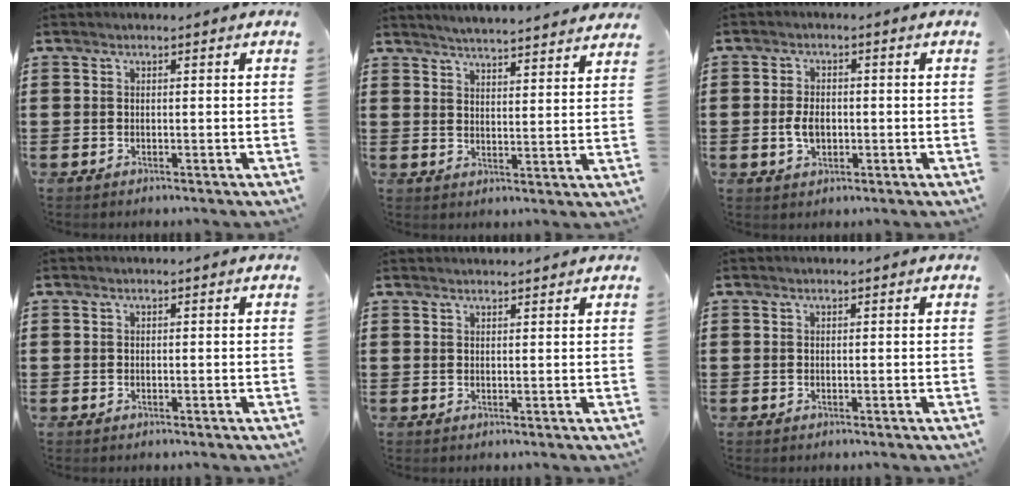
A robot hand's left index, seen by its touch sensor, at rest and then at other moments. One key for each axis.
{"total": 4.0, "fx": 4.0, "fy": -0.6, "fz": 0.3, "tx": -0.021, "ty": -0.025, "tz": 0.070}
{"total": 3.8, "fx": -0.5, "fy": 2.4, "fz": 2.9, "tx": -0.064, "ty": 0.003, "tz": -0.013}
{"total": 0.0}
{"total": 1.3, "fx": 1.2, "fy": -0.1, "fz": 0.2, "tx": -0.006, "ty": -0.001, "tz": 0.024}
{"total": 0.0}